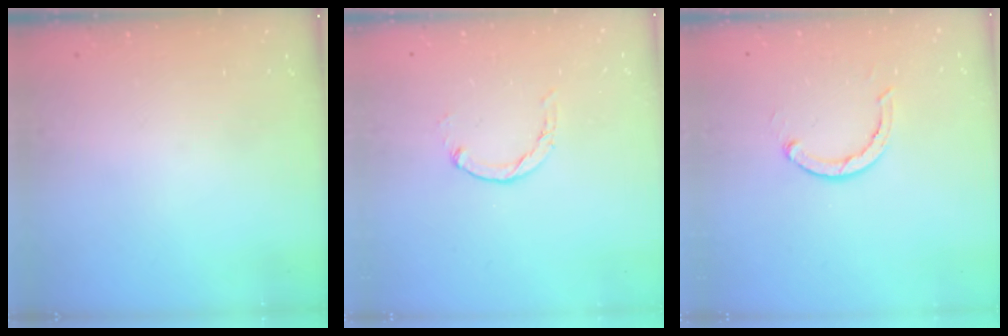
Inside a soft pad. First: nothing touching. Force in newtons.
{"total": 0.7, "press": 0.7, "slide": 0.2}
{"total": 2.9, "press": 2.9, "slide": 0.5}